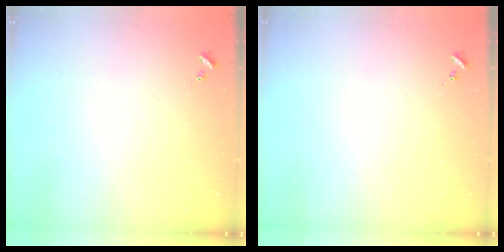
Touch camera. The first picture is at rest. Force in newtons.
{"total": 0.0}